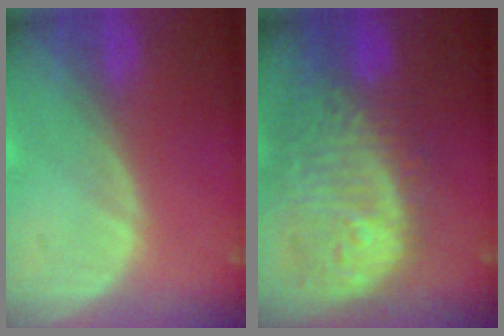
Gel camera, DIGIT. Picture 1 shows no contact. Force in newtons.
{"total": 12.2, "press": 10.9, "slide": 5.5}